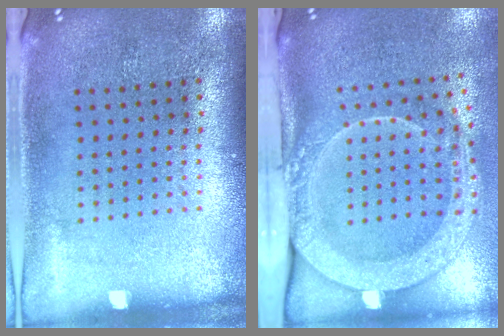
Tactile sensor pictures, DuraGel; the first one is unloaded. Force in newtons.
{"total": 2.9, "press": 2.1, "slide": 2.0}